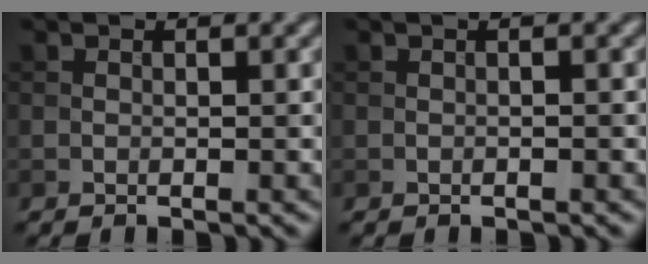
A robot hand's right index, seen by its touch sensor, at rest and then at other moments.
{"total": 0.7, "force": [0.0, 0.1, 0.7], "torque": [-0.012, -0.003, -0.005]}